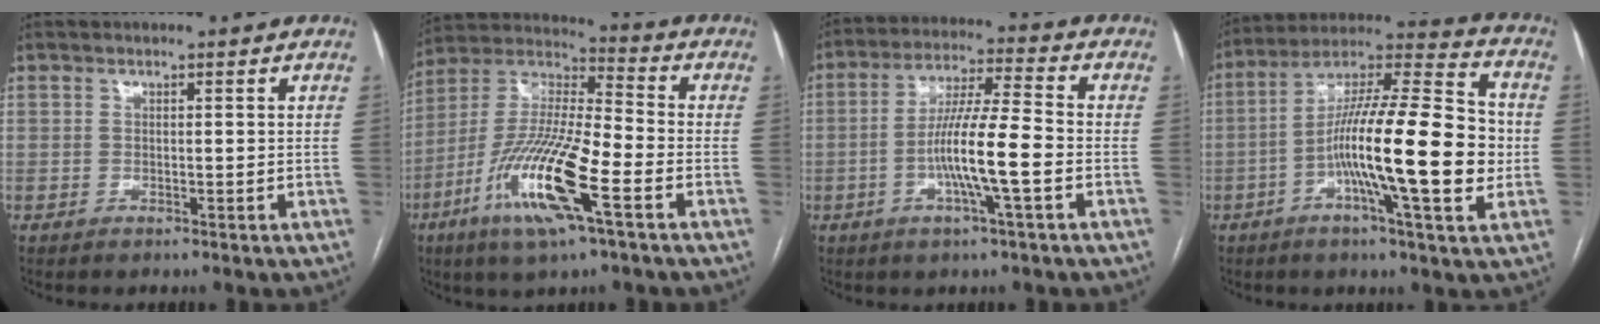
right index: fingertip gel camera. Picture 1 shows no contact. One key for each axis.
{"total": 17.2, "fx": -7.1, "fy": 2.3, "fz": 15.5, "tx": -0.316, "ty": -0.018, "tz": -0.135}
{"total": 10.8, "fx": -2.8, "fy": 0.3, "fz": 10.5, "tx": -0.197, "ty": 0.002, "tz": -0.057}
{"total": 20.7, "fx": -3.2, "fy": 2.2, "fz": 20.3, "tx": -0.336, "ty": 0.007, "tz": -0.060}